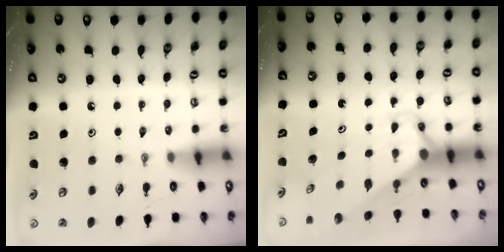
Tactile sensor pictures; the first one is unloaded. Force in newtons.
{"total": 2.7, "press": 2.7, "slide": 0.0}